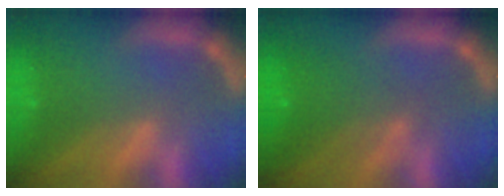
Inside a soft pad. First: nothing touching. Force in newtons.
{"total": 4.1}